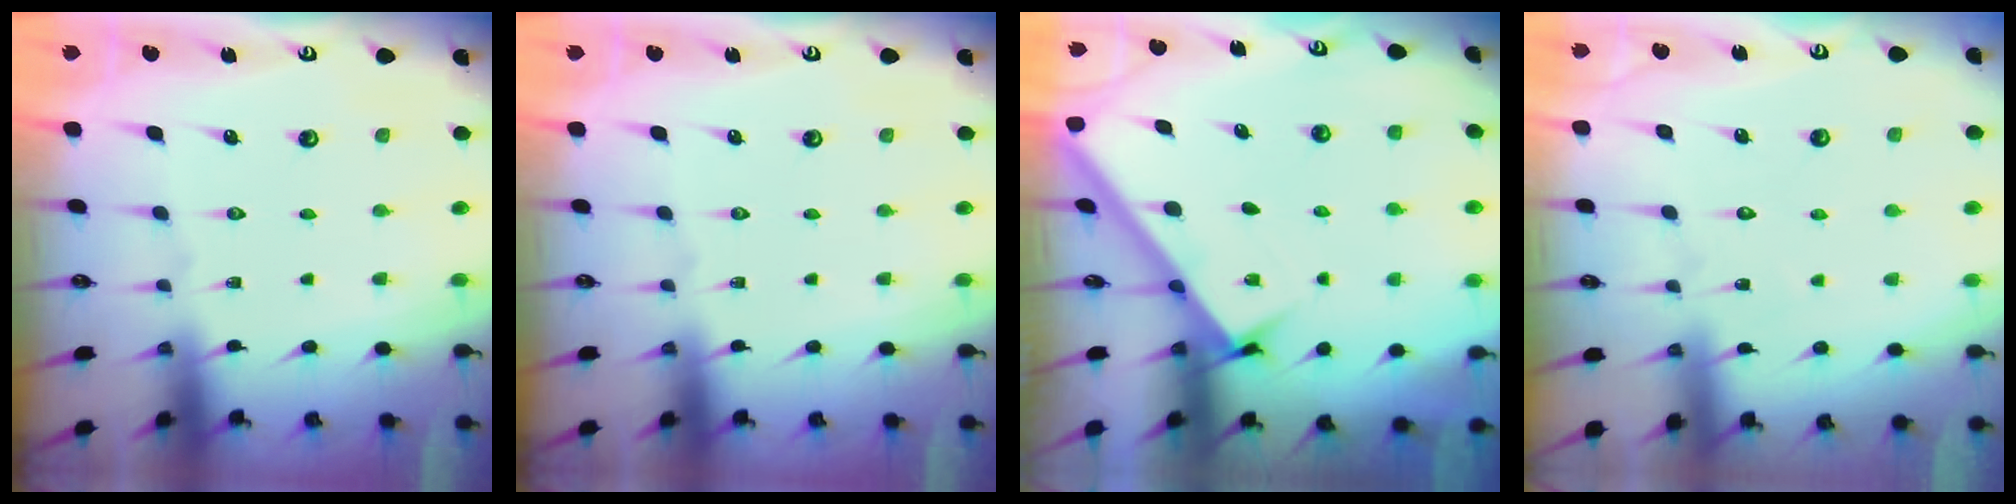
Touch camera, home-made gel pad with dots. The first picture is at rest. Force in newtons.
{"total": 0.0}
{"total": 2.8, "press": 2.7, "slide": 0.4}
{"total": 4.5, "press": 4.5, "slide": 0.5}